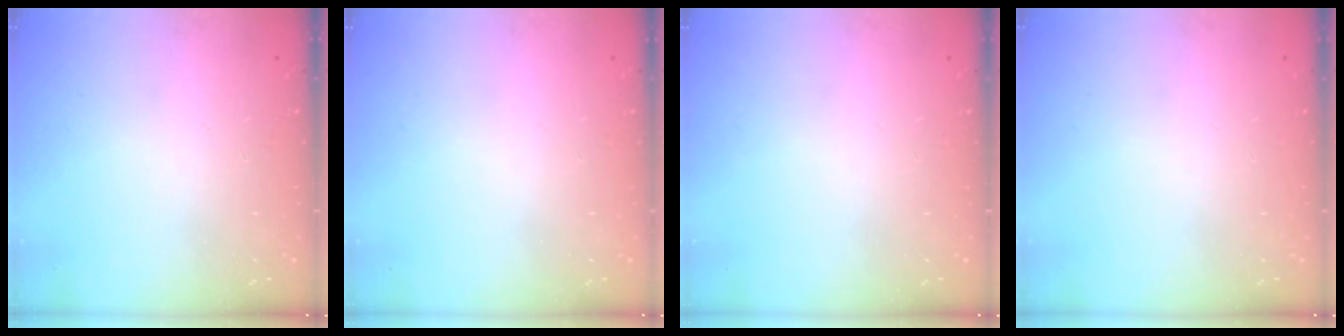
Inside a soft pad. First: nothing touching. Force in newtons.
{"total": 0.0}
{"total": 0.0}
{"total": 0.0}